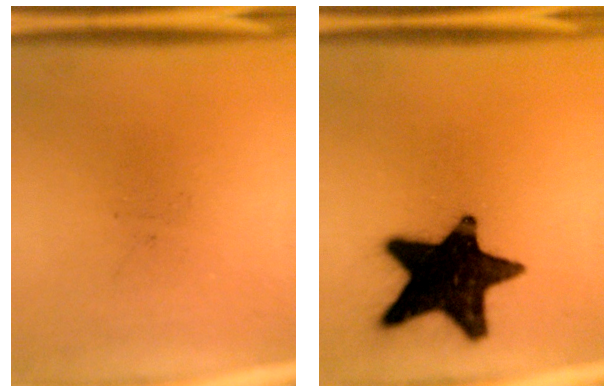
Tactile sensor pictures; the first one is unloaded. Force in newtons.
{"total": 19.5}